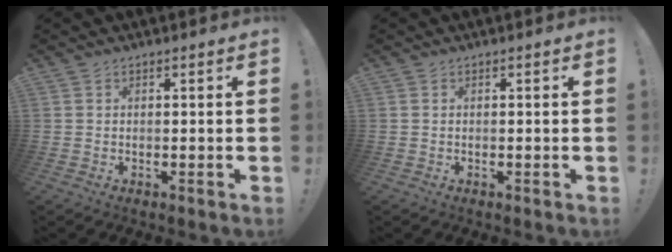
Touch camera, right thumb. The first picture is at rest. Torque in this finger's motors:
{"motor_torque": [-0.10, 0.18, -0.06, 0.17, 0.00]}